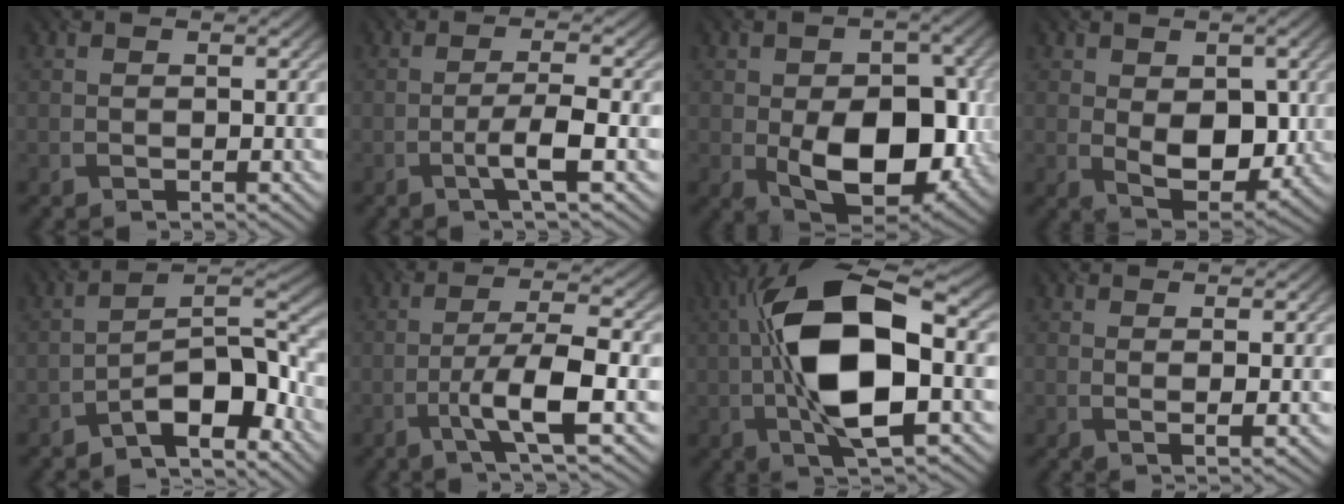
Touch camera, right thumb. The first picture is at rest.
{"total": 3.8, "force": [-1.7, 0.1, 3.4], "torque": [-0.061, 0.012, -0.043]}
{"total": 13.3, "force": [-2.9, 8.1, 10.1], "torque": [-0.146, -0.031, -0.040]}
{"total": 7.4, "force": [-0.2, 4.5, 5.9], "torque": [-0.105, -0.018, 0.003]}
{"total": 8.2, "force": [-5.6, 2.2, 5.5], "torque": [-0.078, 0.020, -0.108]}
{"total": 7.3, "force": [-3.0, 1.1, 6.6], "torque": [-0.120, 0.012, -0.064]}
{"total": 14.4, "force": [-0.7, 5.8, 13.1], "torque": [-0.258, 0.019, -0.021]}
{"total": 2.2, "force": [0.8, 0.2, 2.0], "torque": [-0.040, -0.003, 0.013]}